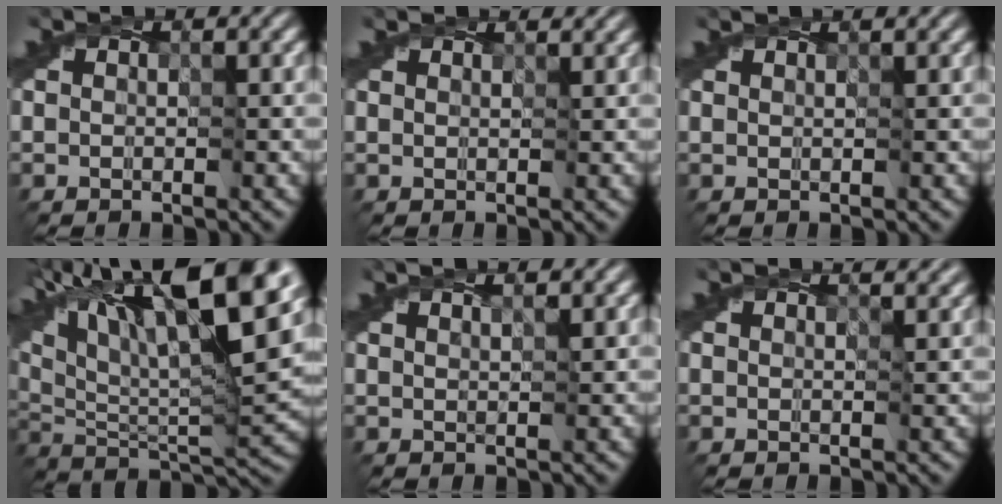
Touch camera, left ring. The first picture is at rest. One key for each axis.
{"total": 1.7, "fx": 1.5, "fy": 0.4, "fz": 0.7, "tx": -0.011, "ty": 0.001, "tz": 0.007}
{"total": 0.9, "fx": 0.8, "fy": -0.1, "fz": 0.4, "tx": -0.007, "ty": 0.002, "tz": 0.006}
{"total": 18.7, "fx": 10.0, "fy": 6.4, "fz": 14.4, "tx": -0.238, "ty": 0.038, "tz": 0.163}
{"total": 1.9, "fx": 1.6, "fy": 0.2, "fz": 1.0, "tx": -0.009, "ty": -0.001, "tz": 0.014}
{"total": 2.3, "fx": 1.7, "fy": 0.8, "fz": 1.3, "tx": -0.014, "ty": 0.006, "tz": 0.004}